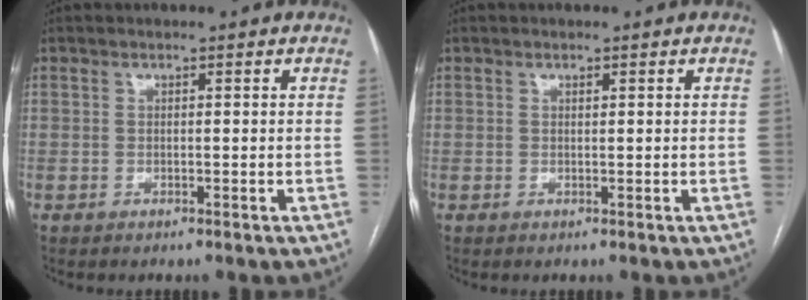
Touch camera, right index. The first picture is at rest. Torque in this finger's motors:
{"motor_torque": [-0.13, 0.09, -0.03, -0.01]}